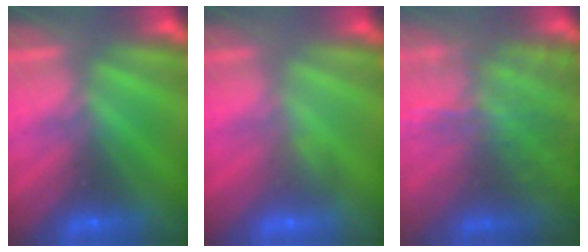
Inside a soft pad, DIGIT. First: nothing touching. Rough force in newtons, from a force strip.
{"total": 2.8}
{"total": 7.2}